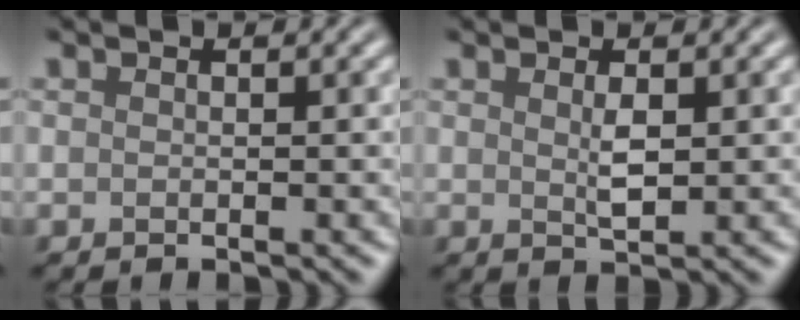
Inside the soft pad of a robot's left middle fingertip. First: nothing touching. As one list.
[{"total": 1.4, "force": [0.4, 0.3, 1.3], "torque": [-0.033, -0.003, 0.010]}]